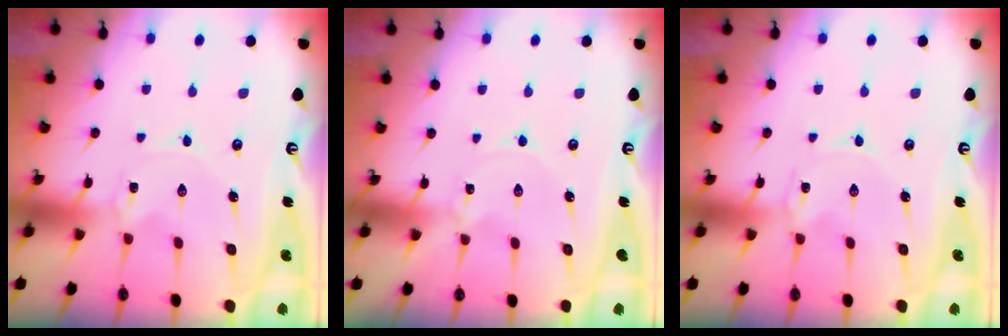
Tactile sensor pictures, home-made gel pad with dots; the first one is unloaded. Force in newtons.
{"total": 0.0}
{"total": 0.0}